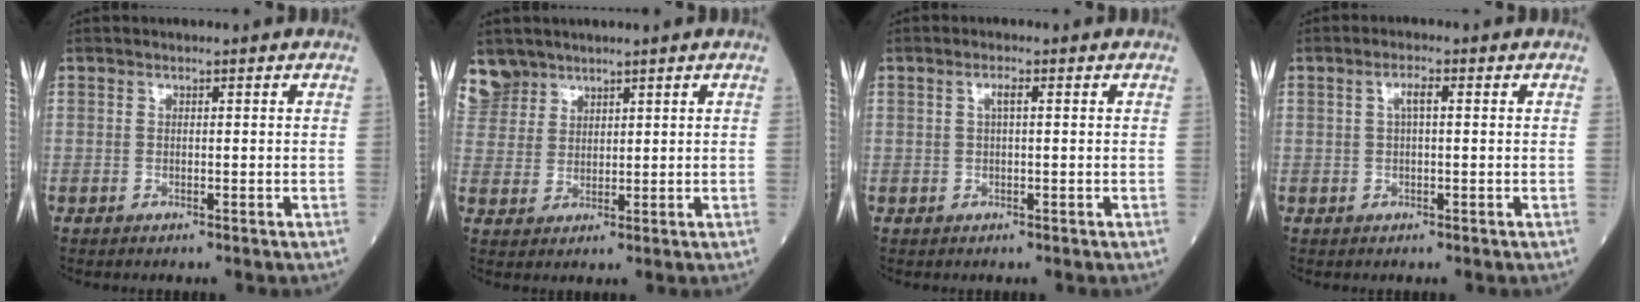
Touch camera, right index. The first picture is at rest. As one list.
[{"total": 5.3, "force": [4.3, 3.1, -0.2], "torque": [0.011, 0.008, 0.091]}, {"total": 1.5, "force": [0.4, 0.2, 1.4], "torque": [-0.027, 0.003, 0.006]}, {"total": 2.2, "force": [0.5, 0.5, 2.0], "torque": [-0.042, 0.007, 0.009]}]